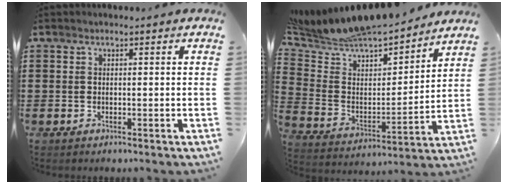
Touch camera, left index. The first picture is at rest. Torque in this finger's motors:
{"motor_torque": [1.07, -1.07, 0.57, 0.21]}